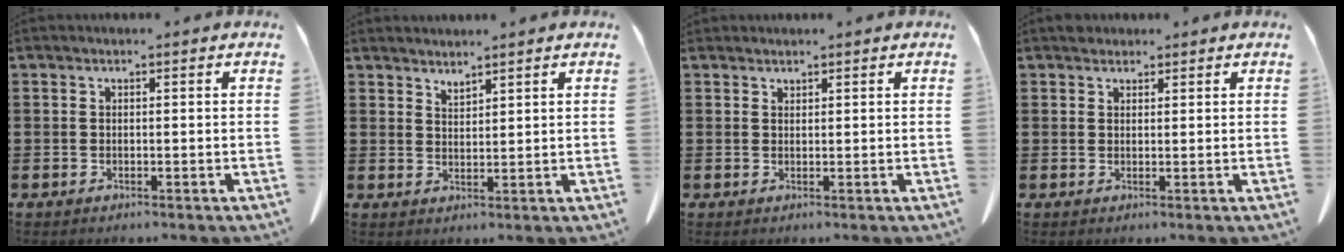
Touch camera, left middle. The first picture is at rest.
{"total": 2.1, "force": [2.1, -0.1, -0.1], "torque": [-0.003, -0.003, 0.041]}
{"total": 1.0, "force": [1.0, 0.2, 0.0], "torque": [-0.003, -0.002, 0.021]}
{"total": 1.6, "force": [1.4, 0.7, 0.0], "torque": [0.003, -0.002, 0.028]}